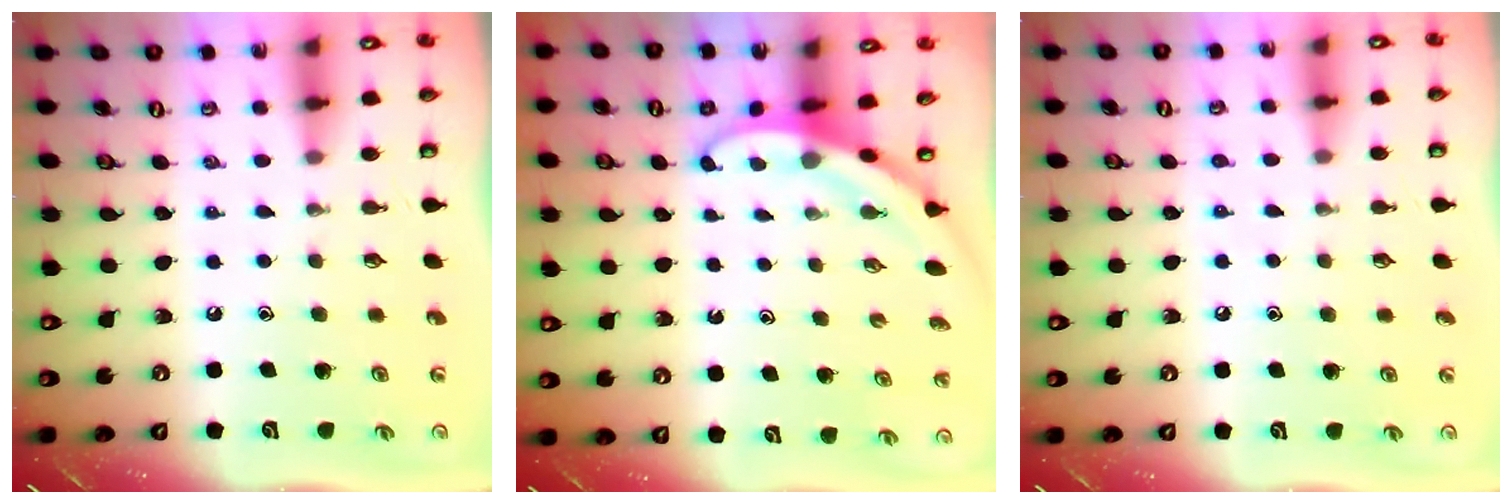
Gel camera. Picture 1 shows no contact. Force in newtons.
{"total": 3.4, "press": 3.4, "slide": 0.2}
{"total": 3.8, "press": 3.7, "slide": 0.9}